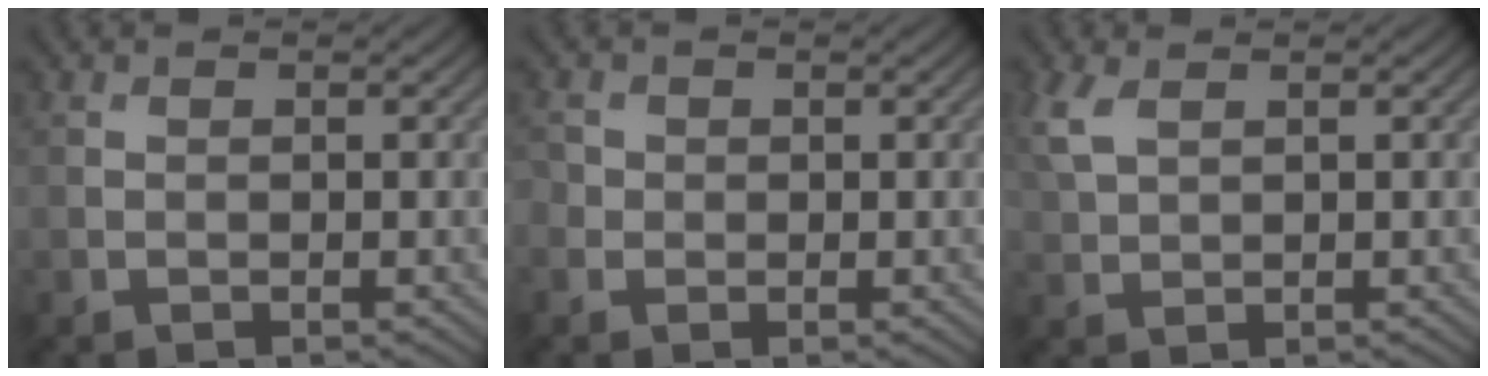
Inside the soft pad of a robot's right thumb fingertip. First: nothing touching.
{"total": 1.5, "force": [-0.1, 1.5, 0.3], "torque": [-0.006, -0.002, -0.005]}
{"total": 4.1, "force": [1.9, 2.2, 2.8], "torque": [-0.087, 0.011, 0.043]}